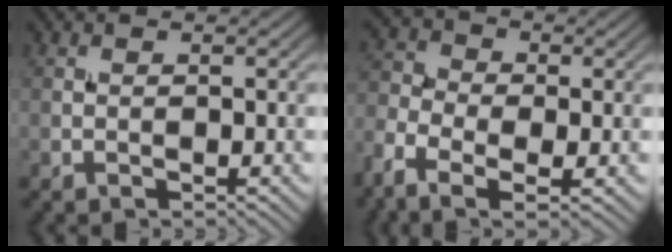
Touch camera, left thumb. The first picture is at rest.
{"total": 7.9, "force": [-3.8, 4.3, 5.4], "torque": [-0.136, -0.014, -0.079]}